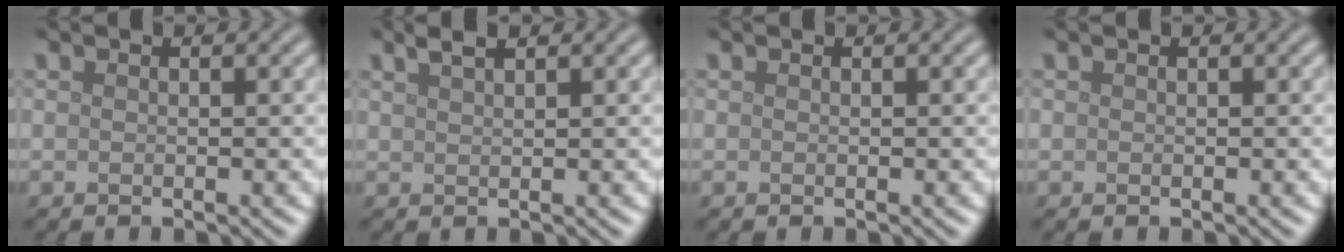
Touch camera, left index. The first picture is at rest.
{"total": 1.5, "force": [1.1, 0.4, 0.9], "torque": [-0.011, 0.004, 0.018]}
{"total": 0.0}
{"total": 0.0}